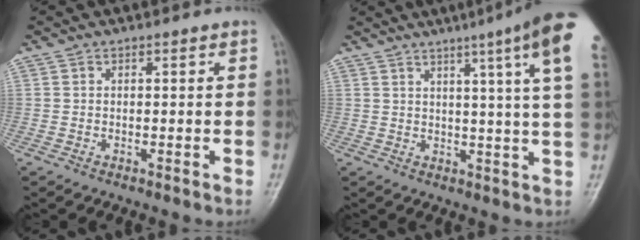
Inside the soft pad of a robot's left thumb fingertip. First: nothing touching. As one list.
[{"total": 15.3, "force": [8.5, -0.3, 12.7], "torque": [-0.162, -0.034, 0.087]}]